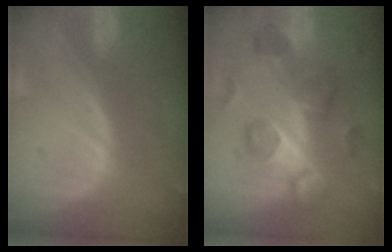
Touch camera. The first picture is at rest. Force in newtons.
{"total": 9.3, "press": 8.7, "slide": 3.2}